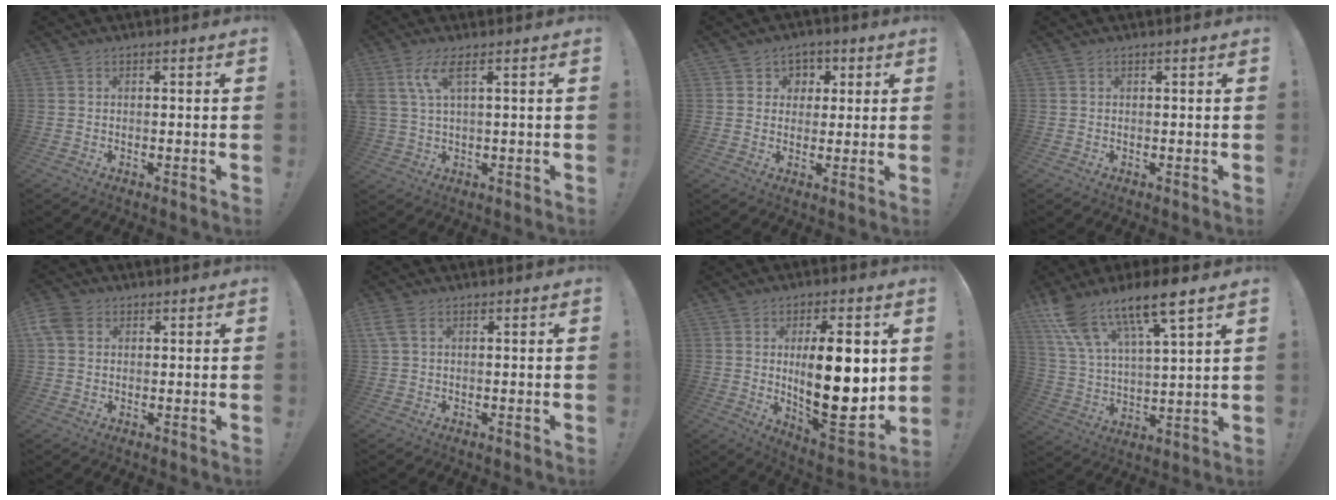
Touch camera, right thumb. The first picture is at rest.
{"total": 7.3, "force": [3.0, 1.9, 6.3], "torque": [-0.130, -0.009, 0.057]}
{"total": 4.8, "force": [0.9, 4.7, 0.6], "torque": [0.001, -0.007, 0.015]}
{"total": 0.0}
{"total": 6.6, "force": [2.3, 5.0, 3.7], "torque": [-0.072, 0.003, 0.049]}
{"total": 3.0, "force": [1.2, 1.2, 2.5], "torque": [-0.051, 0.004, 0.026]}
{"total": 20.1, "force": [1.8, 7.7, 18.4], "torque": [-0.294, -0.025, 0.028]}
{"total": 15.2, "force": [11.7, 3.3, 9.0], "torque": [-0.171, -0.080, 0.201]}